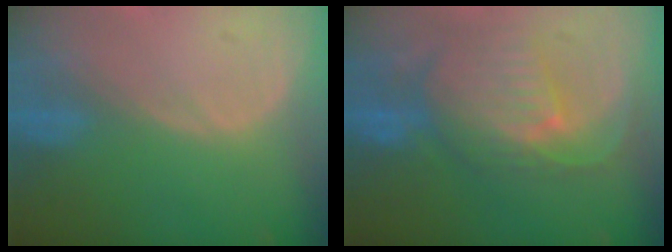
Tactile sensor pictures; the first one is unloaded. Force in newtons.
{"total": 10.2, "press": 9.2, "slide": 4.4}